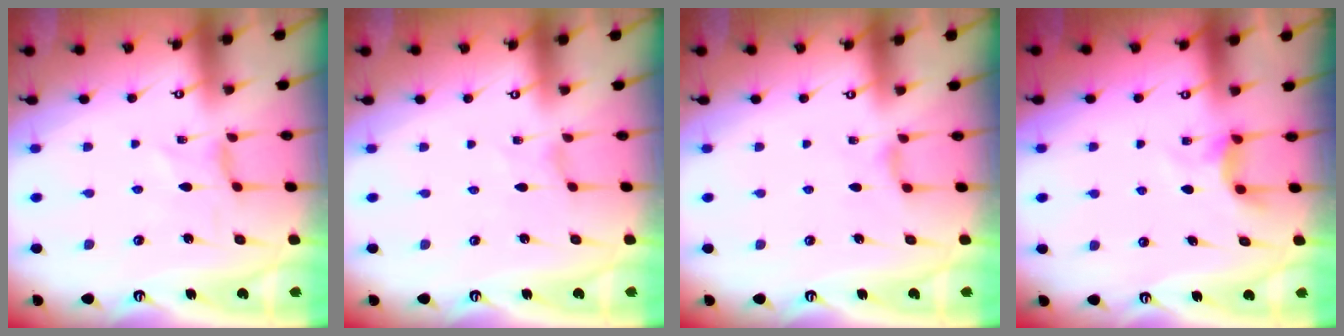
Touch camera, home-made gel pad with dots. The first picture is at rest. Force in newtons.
{"total": 0.0}
{"total": 3.1, "press": 3.0, "slide": 0.5}
{"total": 4.1, "press": 4.1, "slide": 0.3}